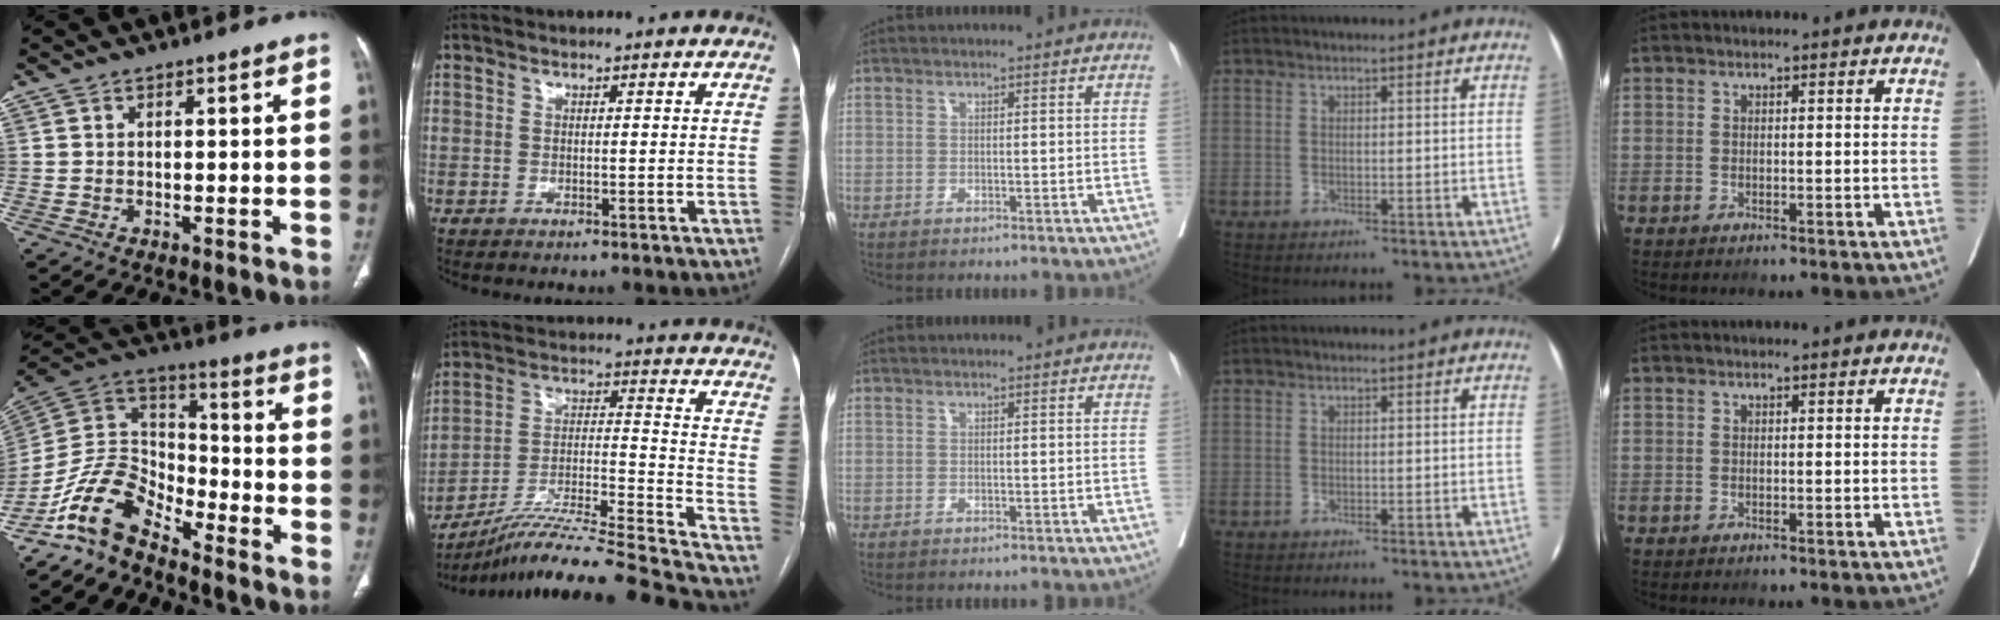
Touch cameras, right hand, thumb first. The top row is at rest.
{"thumb": {"total": 11.5, "force": [-9.2, 5.1, 4.7], "torque": [-0.079, 0.090, -0.189]}, "index": {"total": 26.3, "force": [-23.8, -1.6, 11.1], "torque": [-0.134, -0.015, -0.369]}}